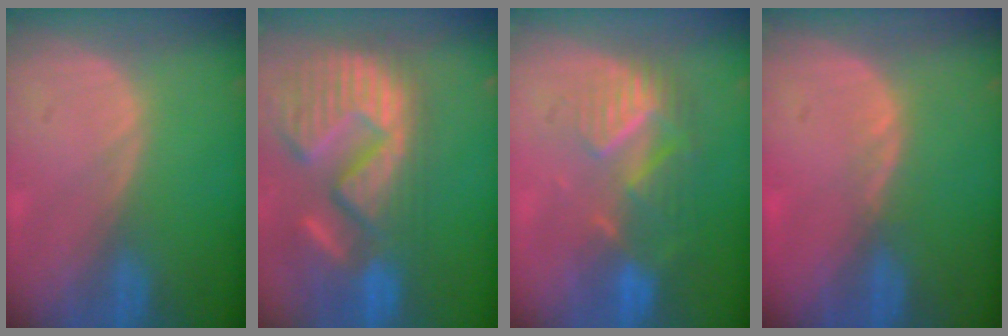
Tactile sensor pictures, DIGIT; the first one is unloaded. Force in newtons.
{"total": 15.4, "press": 12.7, "slide": 8.6}
{"total": 9.0, "press": 7.9, "slide": 4.4}
{"total": 1.1, "press": 1.0, "slide": 0.5}